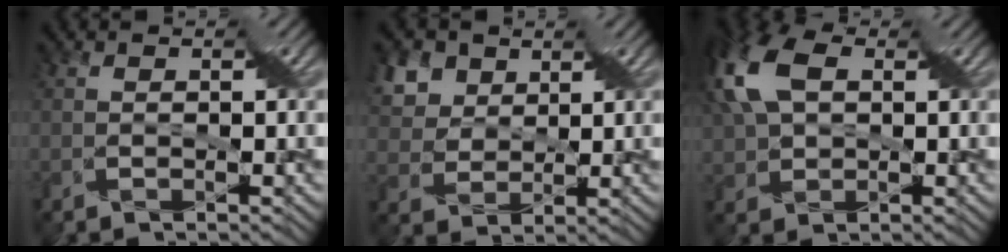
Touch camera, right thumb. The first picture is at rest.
{"total": 6.8, "force": [3.9, 5.0, 2.5], "torque": [-0.094, 0.016, 0.069]}
{"total": 11.5, "force": [3.5, 7.0, 8.4], "torque": [-0.220, 0.023, 0.053]}